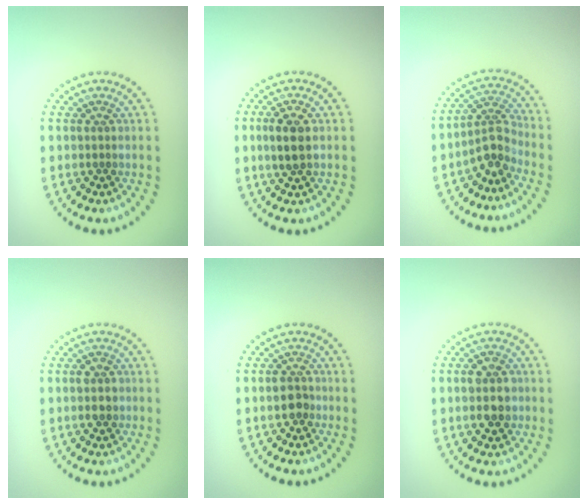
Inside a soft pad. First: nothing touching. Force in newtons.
{"total": 2.6, "press": 2.6, "slide": 0.5}
{"total": 2.9, "press": 2.2, "slide": 1.9}
{"total": 1.4, "press": 1.4, "slide": 0.1}
{"total": 1.8, "press": 1.8, "slide": 0.5}
{"total": 3.8, "press": 3.8, "slide": 0.1}